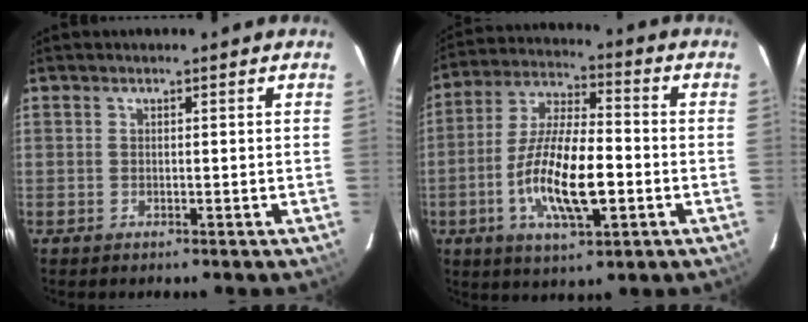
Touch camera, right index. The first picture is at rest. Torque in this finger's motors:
{"motor_torque": [1.36, -0.78, 1.06, 0.21]}